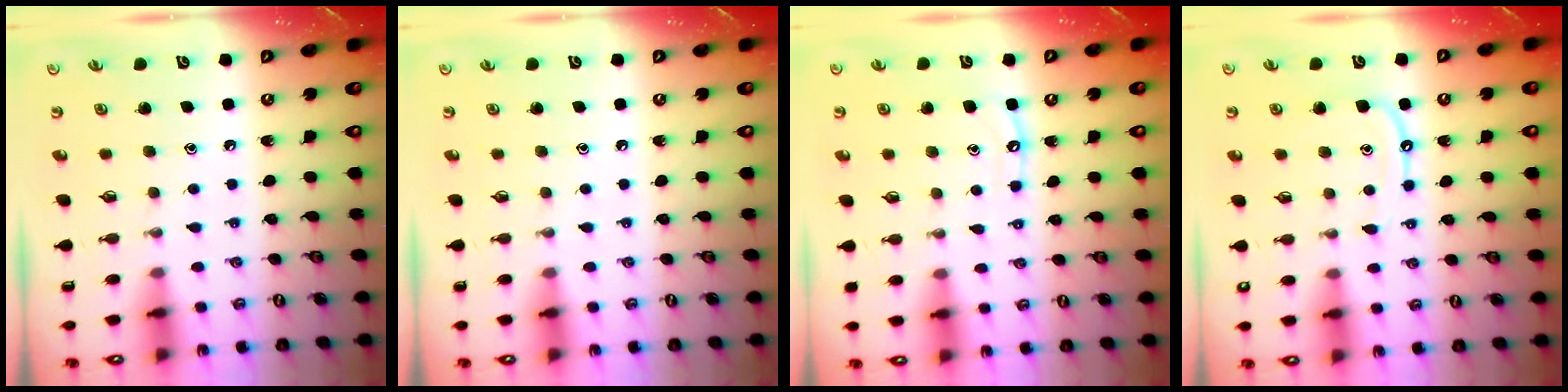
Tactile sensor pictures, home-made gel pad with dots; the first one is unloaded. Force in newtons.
{"total": 0.0}
{"total": 5.7, "press": 5.7, "slide": 0.5}
{"total": 8.1, "press": 8.1, "slide": 0.8}